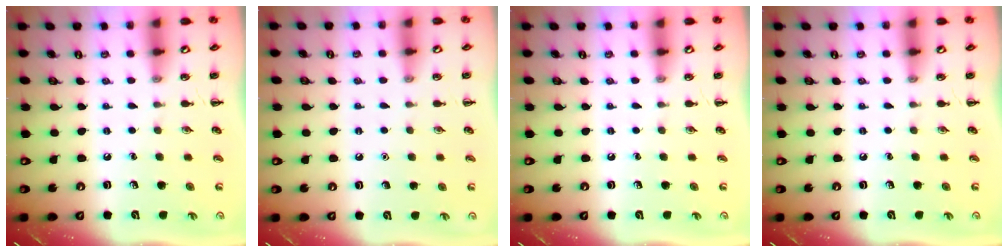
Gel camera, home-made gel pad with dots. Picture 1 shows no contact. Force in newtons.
{"total": 1.6, "press": 1.5, "slide": 0.1}
{"total": 0.0}
{"total": 0.0}